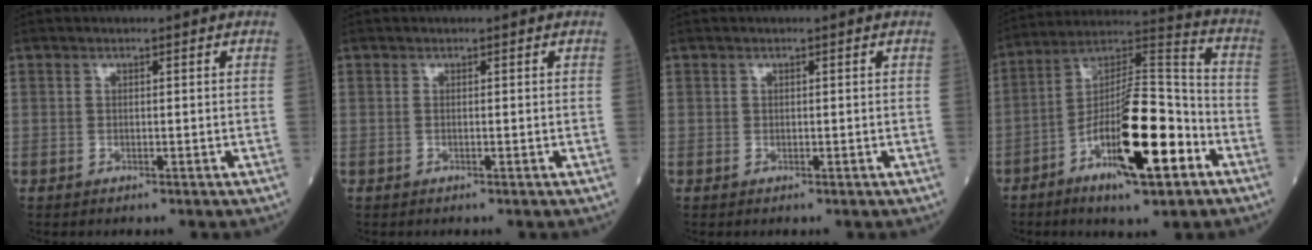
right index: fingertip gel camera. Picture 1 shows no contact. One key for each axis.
{"total": 0.0}
{"total": 0.0}
{"total": 17.4, "fx": -7.0, "fy": 3.6, "fz": 15.6, "tx": -0.278, "ty": 0.003, "tz": -0.112}